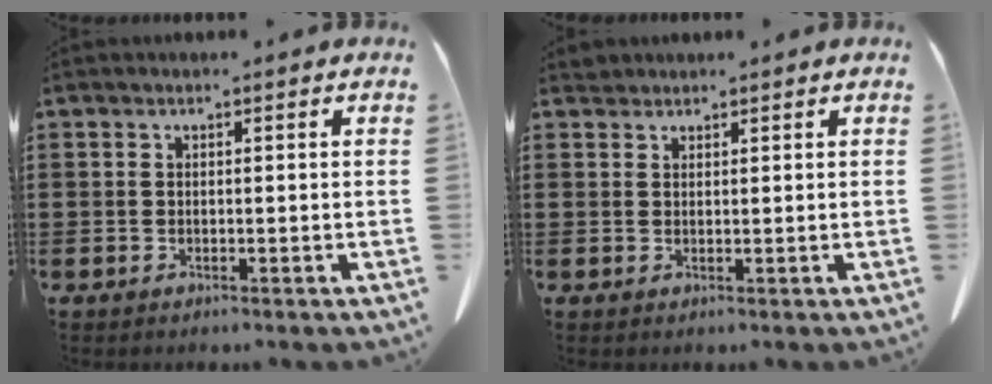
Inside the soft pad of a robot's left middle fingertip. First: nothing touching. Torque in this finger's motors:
{"motor_torque": [0.34, 0.69, -0.07, 0.00]}